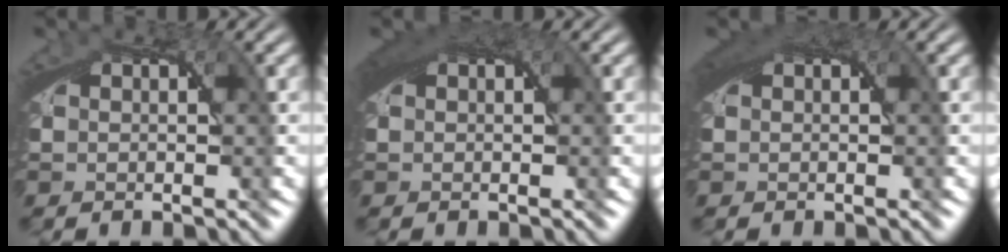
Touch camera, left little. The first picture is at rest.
{"total": 2.5, "force": [0.8, 1.3, 1.9], "torque": [-0.040, -0.002, 0.014]}
{"total": 2.2, "force": [0.8, 1.2, 1.6], "torque": [-0.034, -0.002, 0.013]}